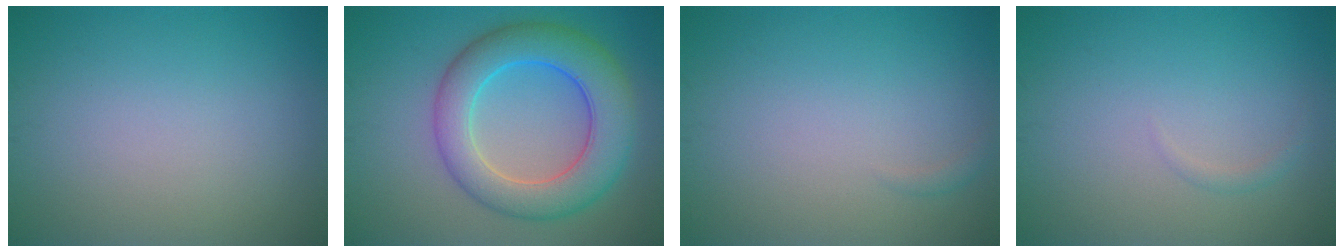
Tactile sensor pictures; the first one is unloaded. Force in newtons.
{"total": 8.1, "press": 8.1, "slide": 0.1}
{"total": 0.5, "press": 0.5, "slide": 0.0}
{"total": 0.7, "press": 0.7, "slide": 0.1}